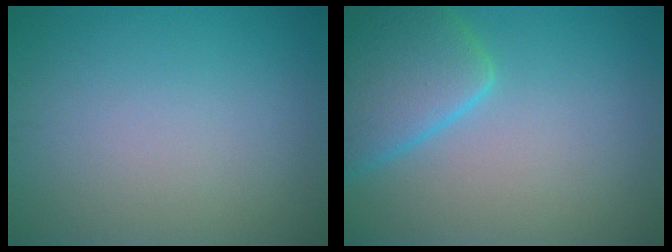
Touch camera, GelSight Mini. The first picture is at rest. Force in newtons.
{"total": 6.1, "press": 6.1, "slide": 0.5}